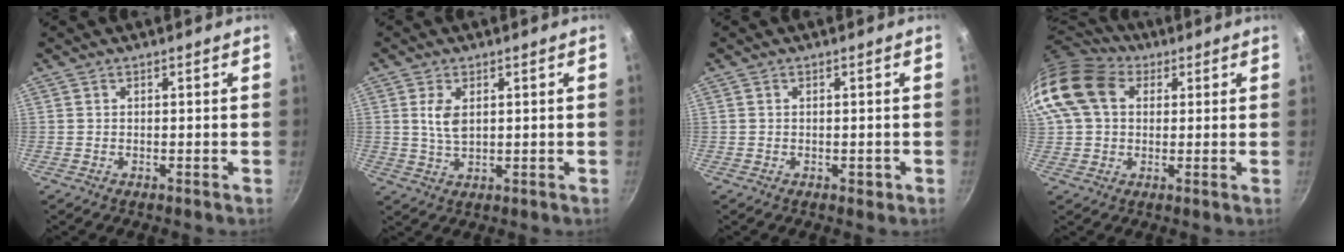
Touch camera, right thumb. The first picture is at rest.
{"total": 4.4, "force": [1.1, 2.4, 3.5], "torque": [-0.068, -0.010, 0.026]}
{"total": 1.4, "force": [-0.3, 1.1, 0.9], "torque": [-0.008, 0.002, -0.004]}
{"total": 15.2, "force": [4.0, 11.5, 9.2], "torque": [-0.179, 0.025, 0.058]}